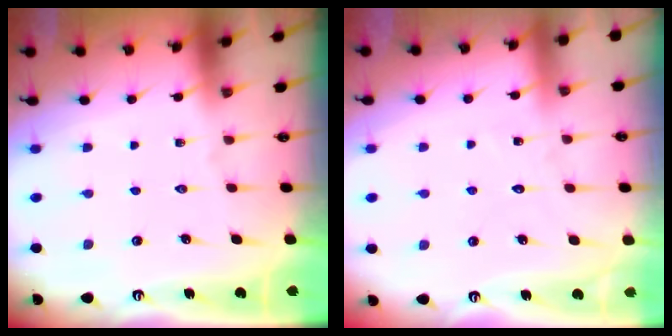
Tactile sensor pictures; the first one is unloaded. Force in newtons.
{"total": 5.0, "press": 5.0, "slide": 0.3}